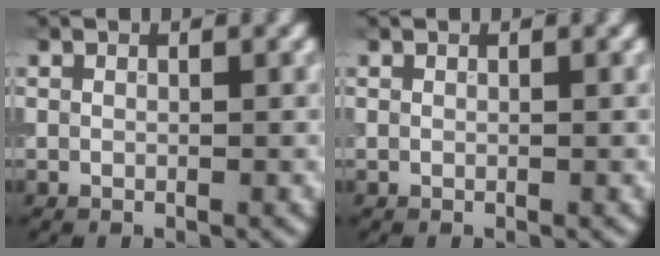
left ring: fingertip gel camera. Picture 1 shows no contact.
{"total": 0.0}